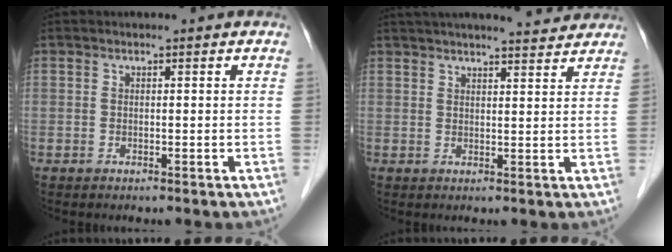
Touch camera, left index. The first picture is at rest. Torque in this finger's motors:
{"motor_torque": [0.53, -1.61, 0.44, 0.07]}